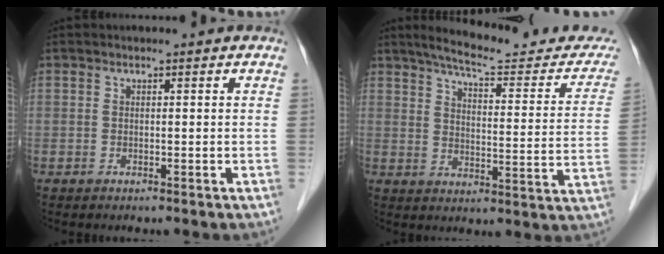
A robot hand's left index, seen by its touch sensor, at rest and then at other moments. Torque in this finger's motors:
{"motor_torque": [0.44, -0.85, 0.05, 0.00]}